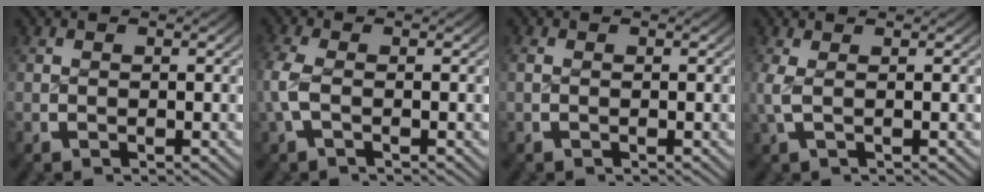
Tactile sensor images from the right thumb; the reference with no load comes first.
{"total": 3.5, "force": [-0.3, 1.9, 2.8], "torque": [-0.090, -0.009, -0.001]}
{"total": 0.5, "force": [-0.2, 0.1, 0.5], "torque": [-0.013, -0.001, -0.003]}
{"total": 2.5, "force": [0.4, 0.9, 2.3], "torque": [-0.067, -0.006, 0.010]}